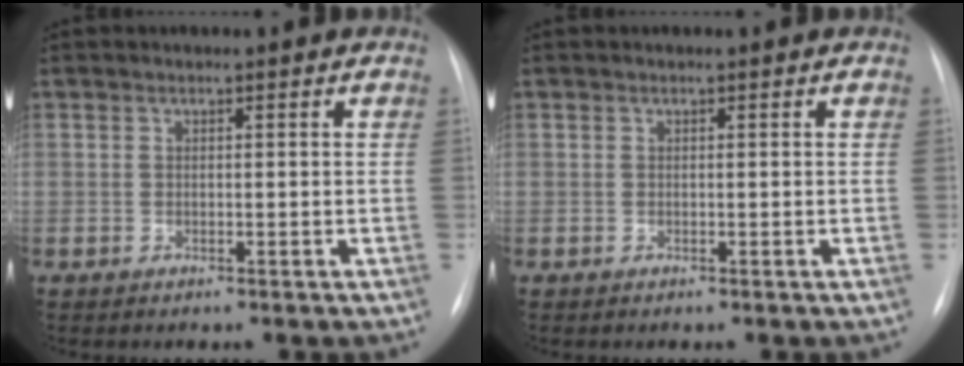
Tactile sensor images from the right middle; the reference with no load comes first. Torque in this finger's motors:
{"motor_torque": [-0.16, -0.16, 0.00, 0.00]}